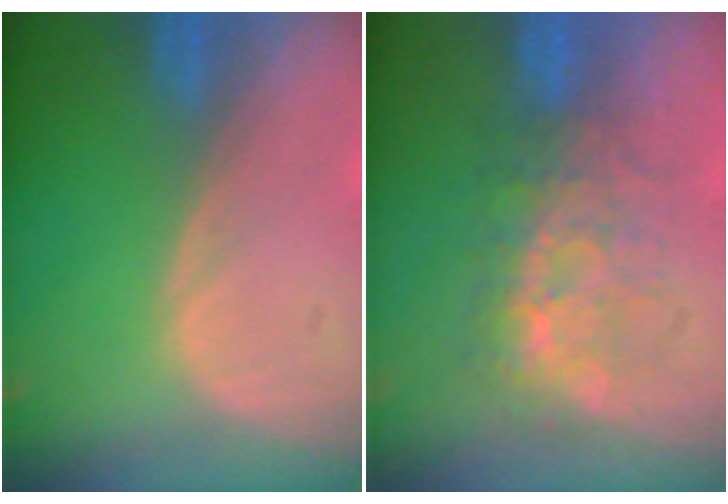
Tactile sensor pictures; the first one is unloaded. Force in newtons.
{"total": 7.6, "press": 7.1, "slide": 2.8}